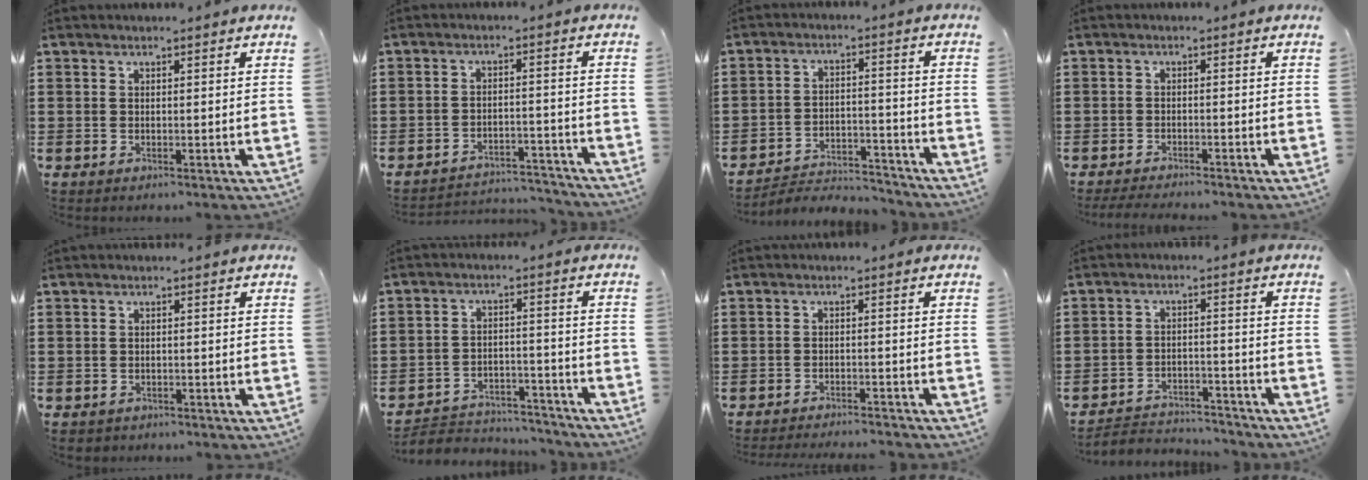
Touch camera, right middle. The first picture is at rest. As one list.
[{"total": 3.9, "force": [-3.9, 0.5, 0.2], "torque": [-0.008, 0.002, -0.083]}, {"total": 4.2, "force": [-4.1, 0.9, 0.2], "torque": [-0.009, 0.007, -0.086]}, {"total": 2.3, "force": [-2.3, 0.2, 0.1], "torque": [-0.012, -0.004, -0.051]}, {"total": 0.8, "force": [-0.7, 0.4, 0.0], "torque": [-0.002, 0.000, -0.015]}, {"total": 4.5, "force": [-4.3, 1.3, 0.1], "torque": [-0.005, 0.011, -0.089]}, {"total": 2.4, "force": [-2.4, -0.2, 0.0], "torque": [-0.005, 0.000, -0.049]}, {"total": 3.6, "force": [-3.5, 0.8, 0.1], "torque": [-0.009, 0.003, -0.074]}]